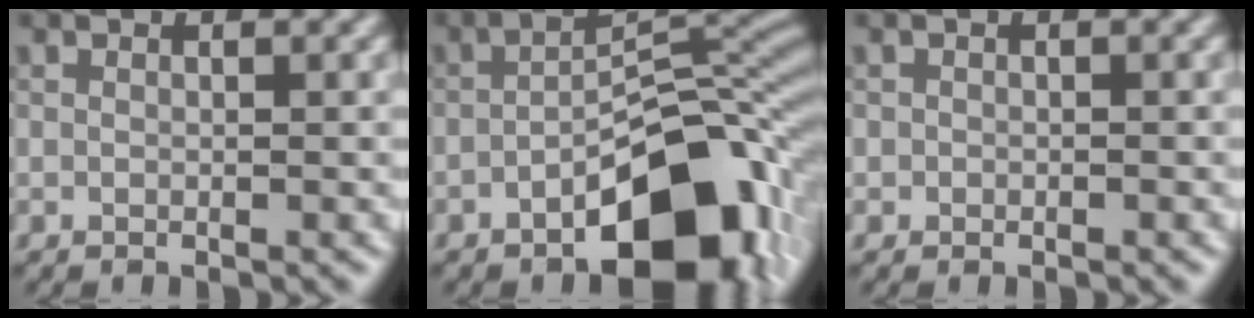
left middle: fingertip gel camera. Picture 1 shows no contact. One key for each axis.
{"total": 11.0, "fx": -5.1, "fy": 5.0, "fz": 8.4, "tx": -0.110, "ty": 0.006, "tz": -0.091}
{"total": 0.6, "fx": -0.1, "fy": 0.6, "fz": 0.0, "tx": 0.006, "ty": -0.004, "tz": -0.003}